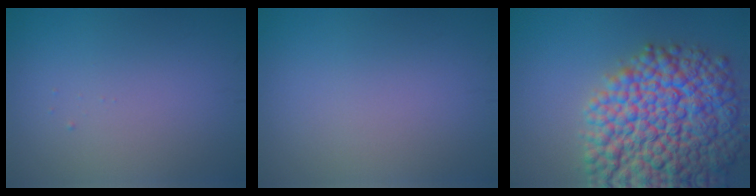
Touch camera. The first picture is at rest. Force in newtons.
{"total": 0.0}
{"total": 15.3, "press": 15.3, "slide": 0.5}